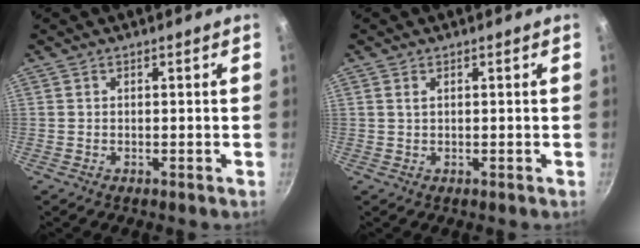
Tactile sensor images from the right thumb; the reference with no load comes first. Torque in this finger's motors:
{"motor_torque": [-0.96, 0.18, -0.14, 0.06, 0.10]}